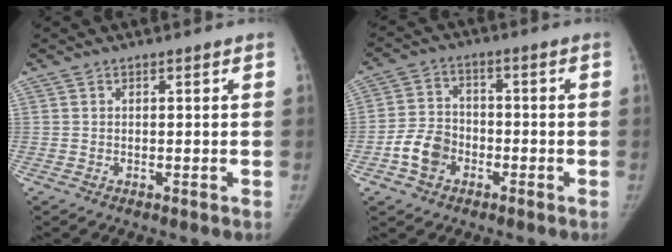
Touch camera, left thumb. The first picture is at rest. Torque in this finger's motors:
{"motor_torque": [-0.48, 0.64, 0.41, 0.52, 0.02]}